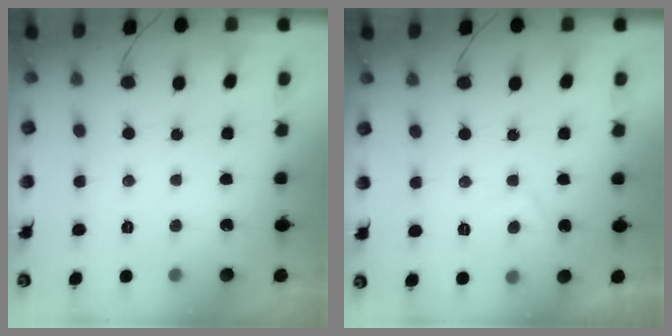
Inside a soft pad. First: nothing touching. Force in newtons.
{"total": 2.8, "press": 2.8, "slide": 0.7}